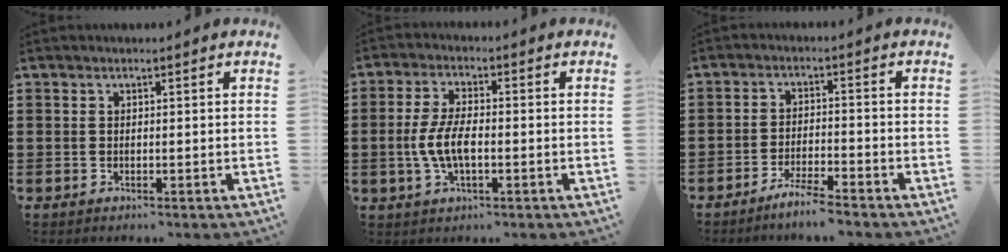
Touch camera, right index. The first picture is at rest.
{"total": 6.0, "force": [-1.1, 2.4, 5.4], "torque": [-0.122, -0.005, -0.027]}
{"total": 4.0, "force": [-3.7, -0.2, 1.7], "torque": [-0.036, -0.002, -0.071]}